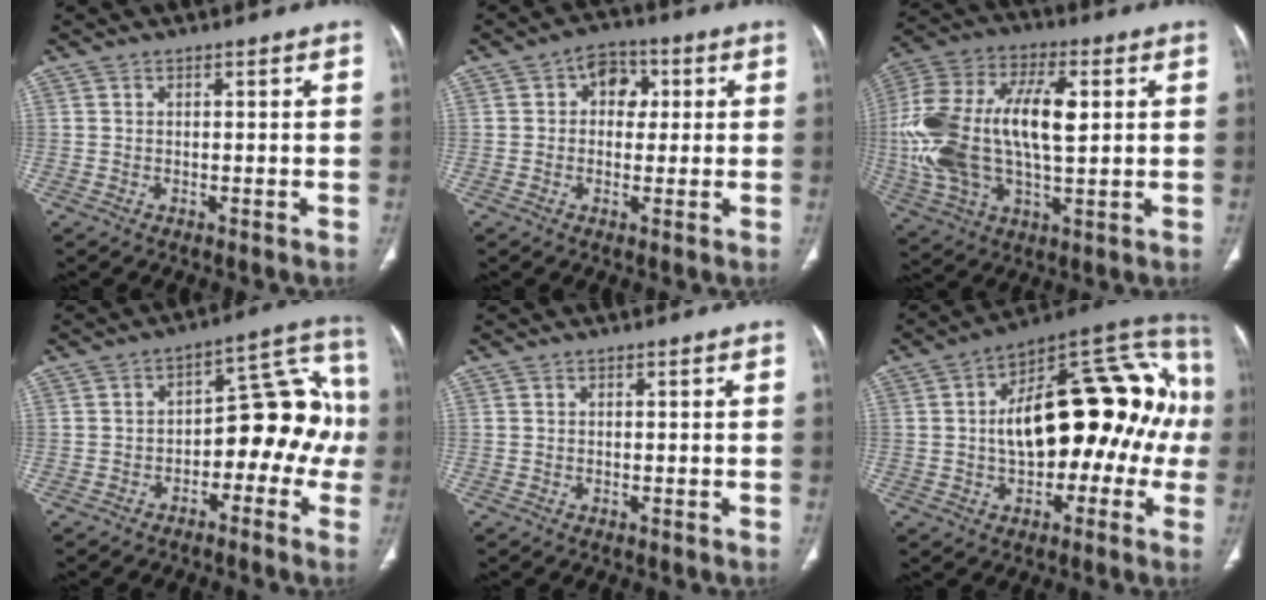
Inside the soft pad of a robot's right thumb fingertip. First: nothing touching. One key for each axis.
{"total": 6.1, "fx": 1.3, "fy": 4.7, "fz": 3.7, "tx": -0.012, "ty": 0.009, "tz": 0.011}
{"total": 23.4, "fx": 2.0, "fy": 11.9, "fz": 20.1, "tx": -0.423, "ty": 0.013, "tz": 0.034}
{"total": 14.3, "fx": -3.2, "fy": 8.4, "fz": 11.1, "tx": -0.098, "ty": 0.060, "tz": -0.049}
{"total": 0.0}
{"total": 26.4, "fx": 0.4, "fy": 13.3, "fz": 22.8, "tx": -0.309, "ty": 0.059, "tz": -0.001}